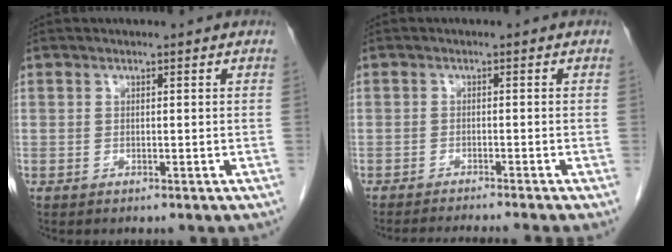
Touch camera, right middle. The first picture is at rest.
{"total": 6.6, "force": [-6.0, -1.2, 2.6], "torque": [-0.019, -0.016, -0.091]}